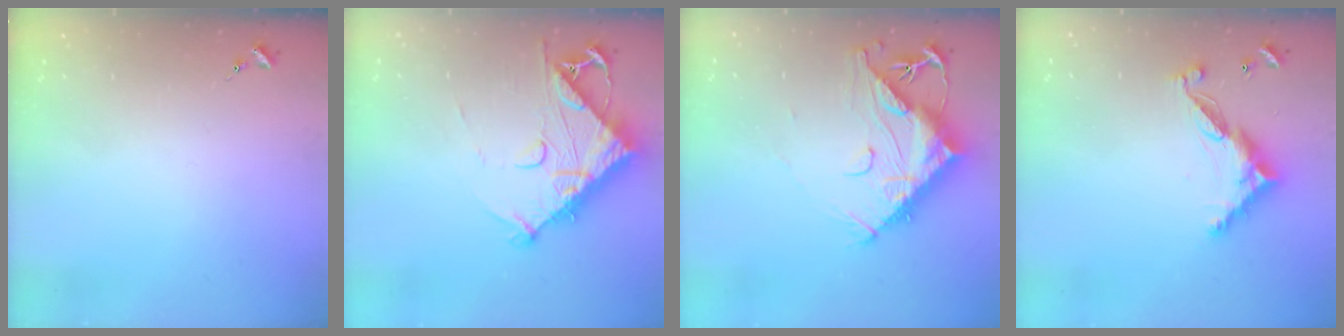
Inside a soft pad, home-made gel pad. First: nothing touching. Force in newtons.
{"total": 13.1, "press": 13.0, "slide": 1.0}
{"total": 15.7, "press": 15.6, "slide": 1.4}
{"total": 11.3, "press": 11.3, "slide": 0.3}